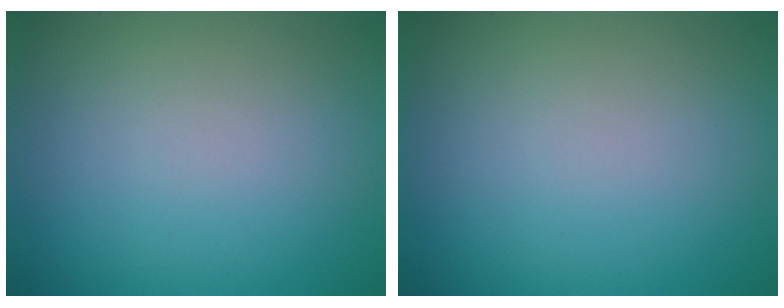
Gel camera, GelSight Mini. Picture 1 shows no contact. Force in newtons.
{"total": 0.0}